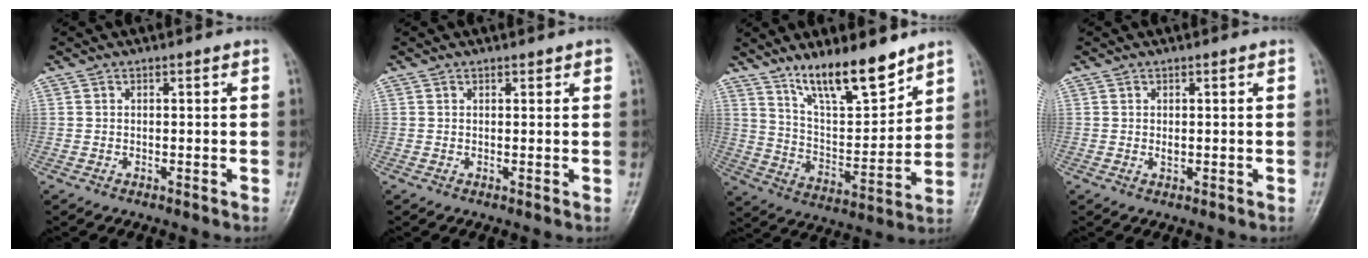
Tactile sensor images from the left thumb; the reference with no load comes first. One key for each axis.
{"total": 1.1, "fx": 0.8, "fy": 0.5, "fz": 0.5, "tx": 0.001, "ty": -0.003, "tz": 0.007}
{"total": 14.4, "fx": 10.8, "fy": 3.9, "fz": 8.6, "tx": -0.118, "ty": -0.075, "tz": 0.199}
{"total": 1.1, "fx": 0.3, "fy": 0.6, "fz": 0.9, "tx": -0.012, "ty": -0.002, "tz": 0.007}